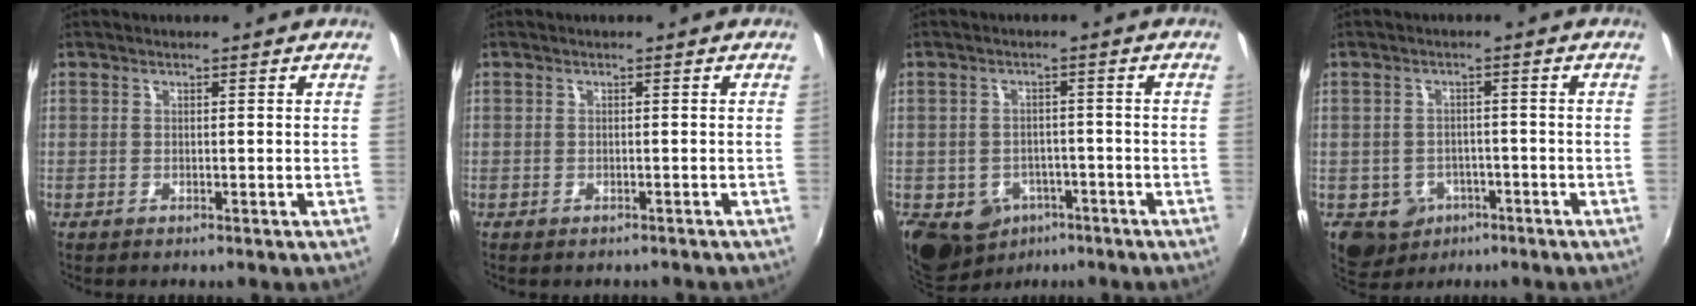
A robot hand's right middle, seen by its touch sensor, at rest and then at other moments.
{"total": 1.4, "force": [-1.2, 0.5, 0.5], "torque": [-0.012, -0.005, -0.014]}
{"total": 14.3, "force": [-7.3, 10.8, 5.8], "torque": [-0.169, -0.009, -0.097]}
{"total": 7.3, "force": [-3.5, 6.0, 2.0], "torque": [-0.055, 0.003, -0.039]}